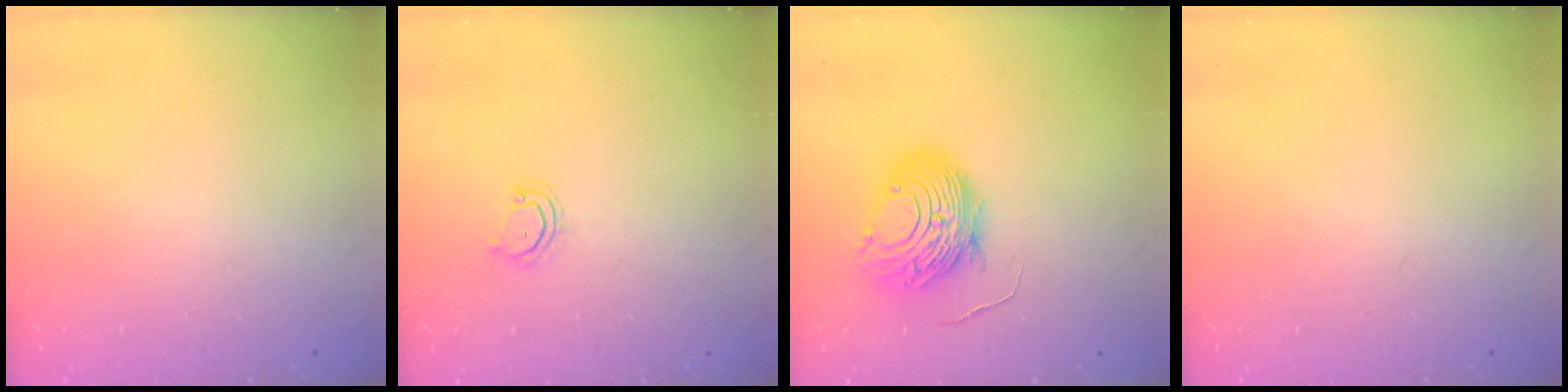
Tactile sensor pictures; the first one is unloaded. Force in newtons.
{"total": 3.9, "press": 3.9, "slide": 0.4}
{"total": 11.8, "press": 11.7, "slide": 1.0}
{"total": 0.0}